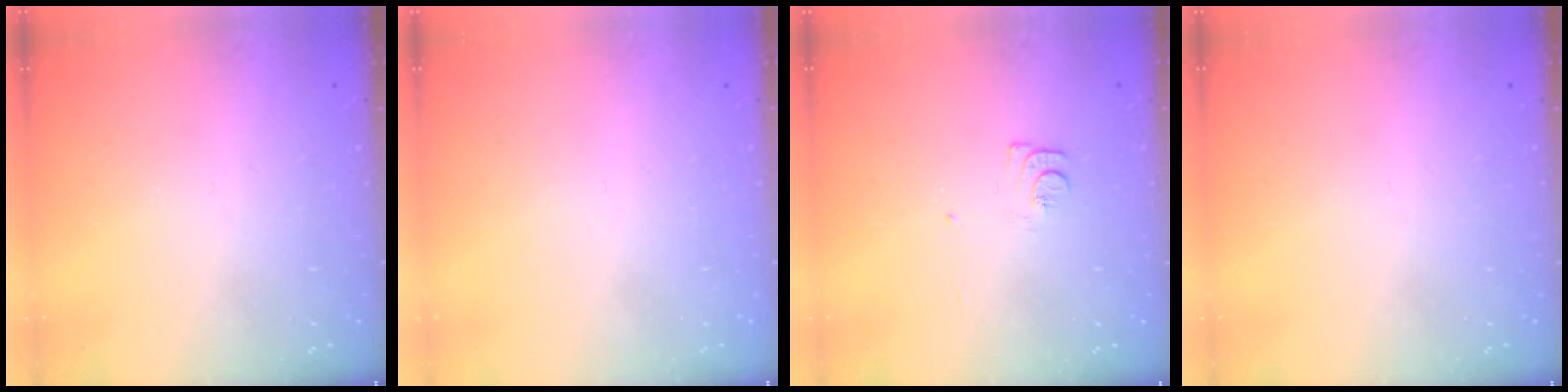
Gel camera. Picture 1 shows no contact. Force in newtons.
{"total": 1.5, "press": 1.5, "slide": 0.1}
{"total": 5.9, "press": 5.9, "slide": 0.5}
{"total": 0.0}